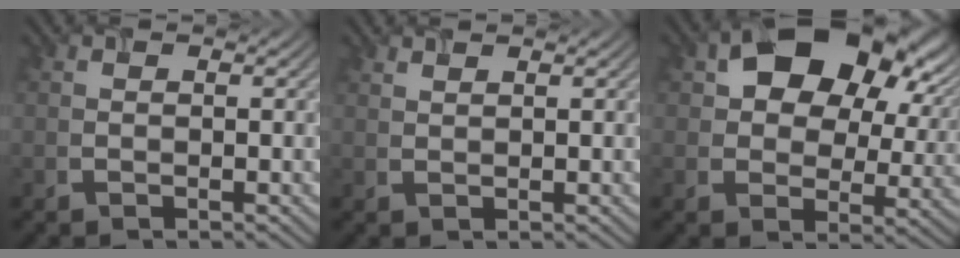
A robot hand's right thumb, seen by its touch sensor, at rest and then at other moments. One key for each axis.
{"total": 1.3, "fx": 1.1, "fy": 0.3, "fz": 0.6, "tx": -0.006, "ty": -0.002, "tz": 0.022}
{"total": 13.9, "fx": 5.7, "fy": 9.4, "fz": 8.6, "tx": -0.128, "ty": -0.002, "tz": 0.109}